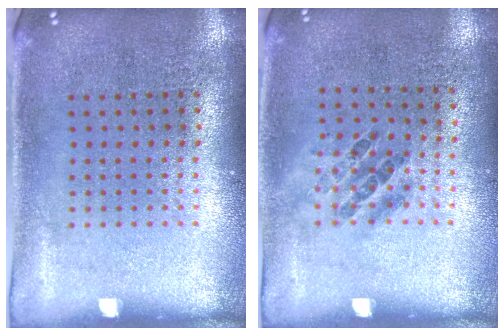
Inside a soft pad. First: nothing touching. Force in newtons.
{"total": 1.0, "press": 0.7, "slide": 0.7}